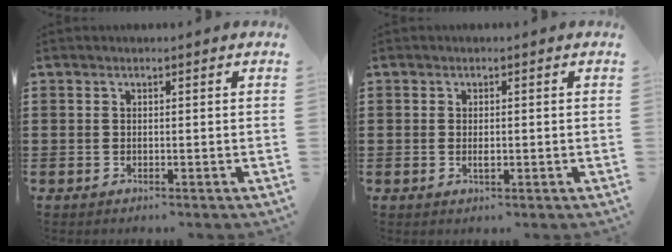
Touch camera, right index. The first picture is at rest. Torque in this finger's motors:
{"motor_torque": [0.01, 0.78, -0.01, 0.00]}